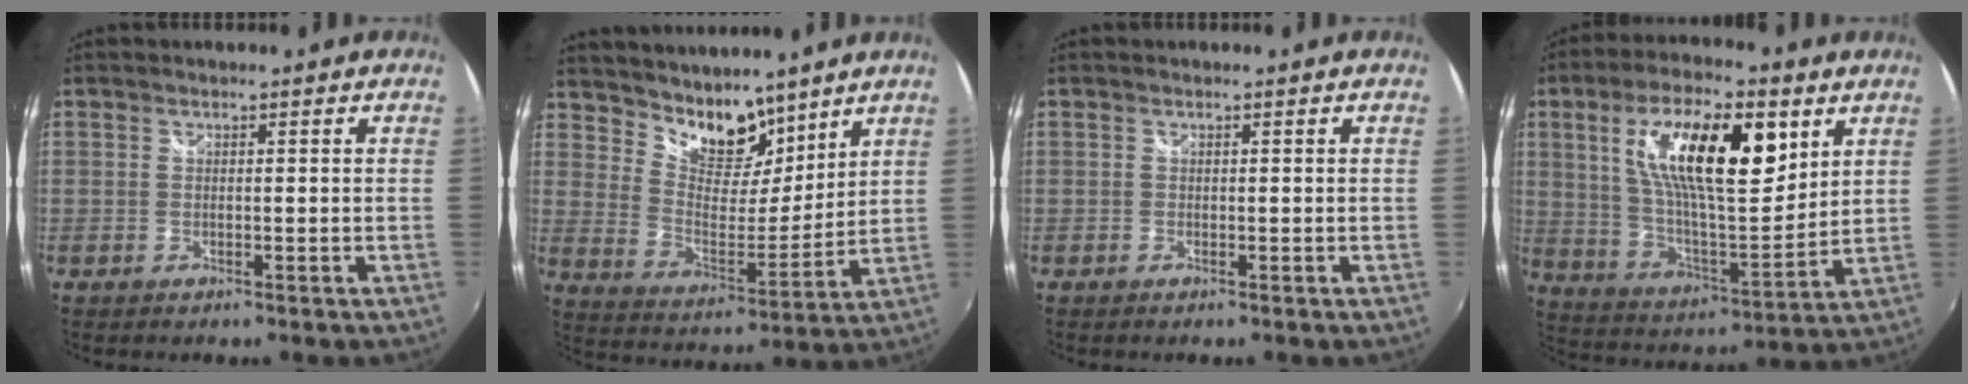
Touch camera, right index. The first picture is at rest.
{"total": 12.5, "force": [9.7, 6.0, 5.0], "torque": [-0.089, 0.003, 0.175]}
{"total": 0.0}
{"total": 20.6, "force": [8.1, 7.3, 17.5], "torque": [-0.308, 0.009, 0.144]}